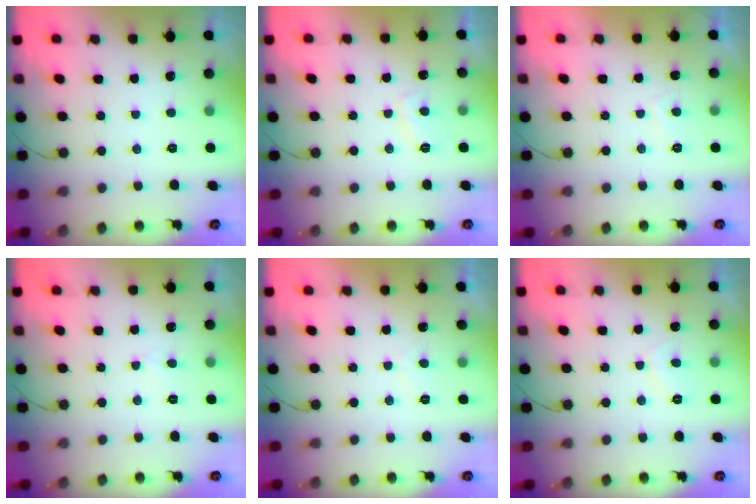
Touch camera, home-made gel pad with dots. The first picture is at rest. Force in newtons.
{"total": 3.2, "press": 3.2, "slide": 0.3}
{"total": 1.6, "press": 1.4, "slide": 0.7}
{"total": 2.1, "press": 2.1, "slide": 0.2}
{"total": 0.6, "press": 0.0, "slide": 0.6}
{"total": 2.4, "press": 2.3, "slide": 0.7}